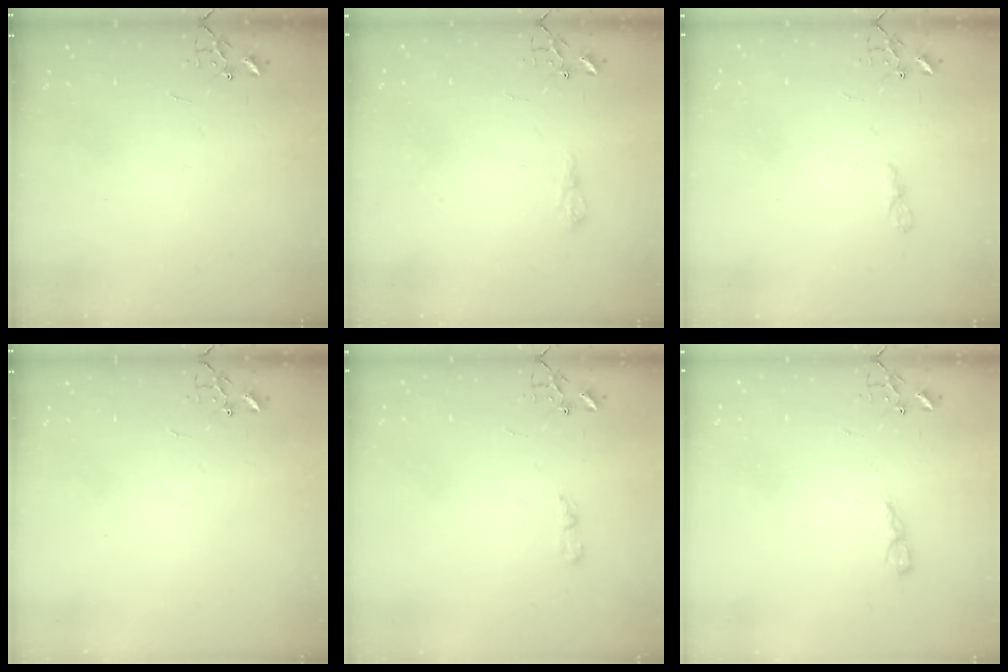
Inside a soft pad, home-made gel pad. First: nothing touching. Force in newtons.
{"total": 6.1, "press": 6.1, "slide": 0.7}
{"total": 4.8, "press": 4.7, "slide": 0.6}
{"total": 0.0}
{"total": 3.3, "press": 3.3, "slide": 0.5}
{"total": 5.0, "press": 5.0, "slide": 0.6}